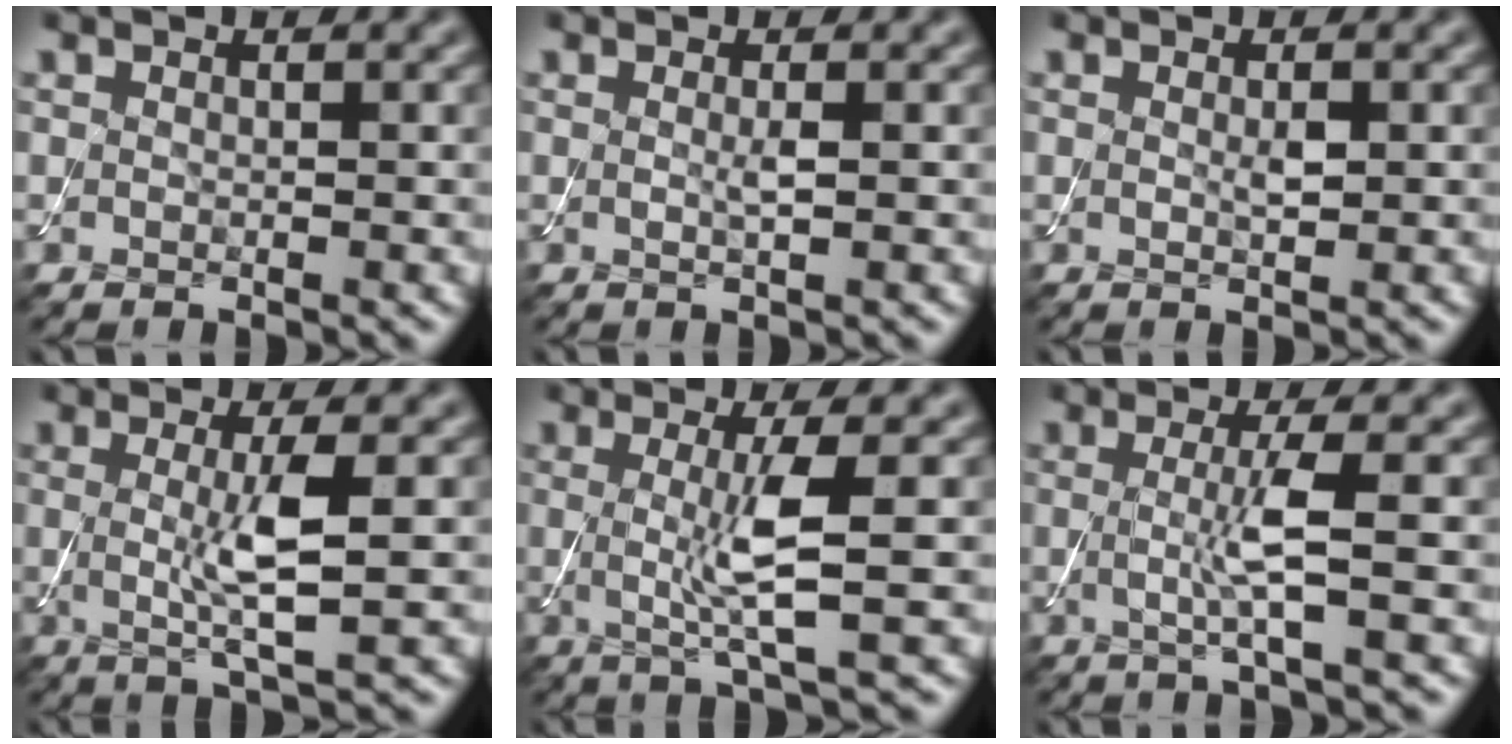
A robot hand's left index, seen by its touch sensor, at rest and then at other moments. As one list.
[{"total": 0.9, "force": [0.0, 0.1, 0.9], "torque": [-0.022, 0.000, 0.000]}, {"total": 1.1, "force": [0.1, 0.4, 1.0], "torque": [-0.022, -0.001, 0.002]}, {"total": 4.2, "force": [0.1, 0.7, 4.1], "torque": [-0.079, -0.008, 0.002]}, {"total": 4.4, "force": [0.0, 0.6, 4.4], "torque": [-0.085, -0.008, 0.001]}, {"total": 3.3, "force": [-0.1, 0.4, 3.2], "torque": [-0.068, -0.007, -0.006]}]